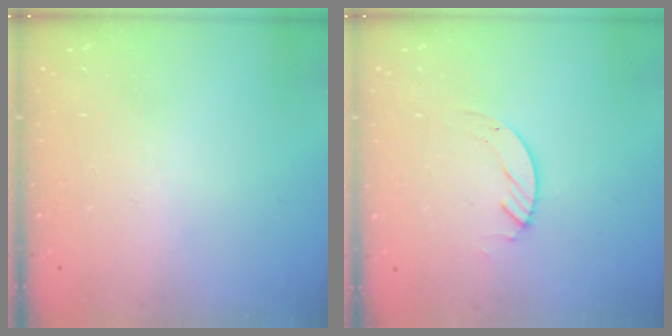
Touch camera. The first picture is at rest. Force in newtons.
{"total": 2.1, "press": 2.1, "slide": 0.2}